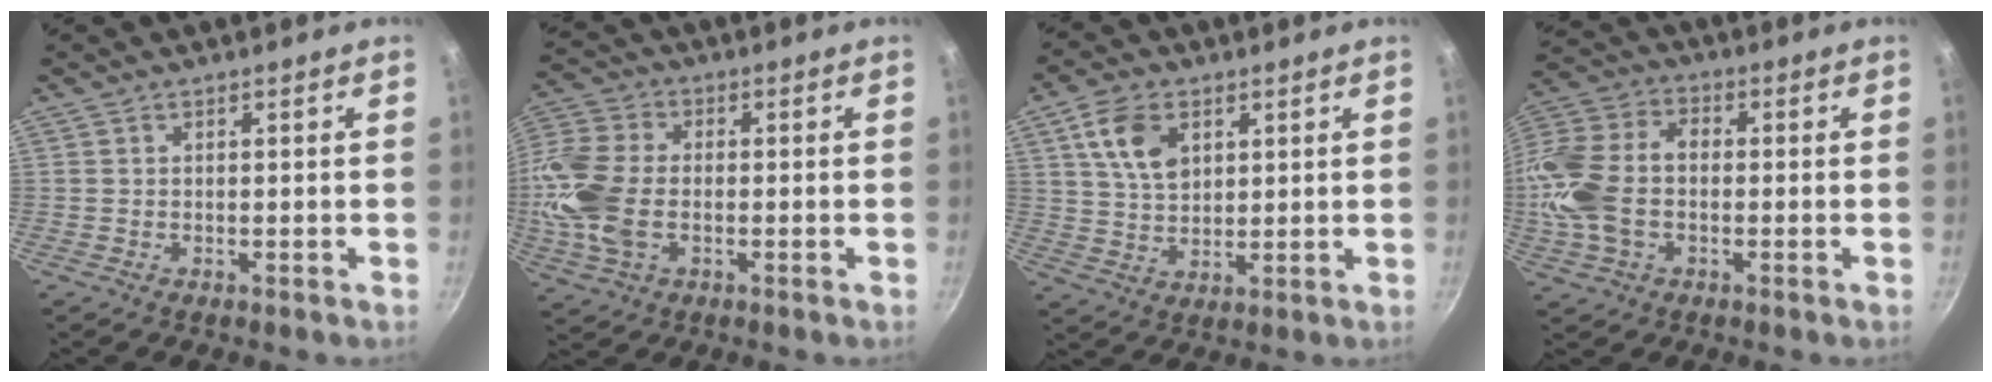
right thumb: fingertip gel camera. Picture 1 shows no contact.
{"total": 15.1, "force": [-2.0, 10.1, 11.1], "torque": [-0.230, 0.018, -0.050]}
{"total": 9.1, "force": [3.4, 5.9, 5.9], "torque": [-0.096, -0.010, 0.067]}
{"total": 16.3, "force": [-2.0, 11.0, 11.9], "torque": [-0.239, 0.029, -0.052]}